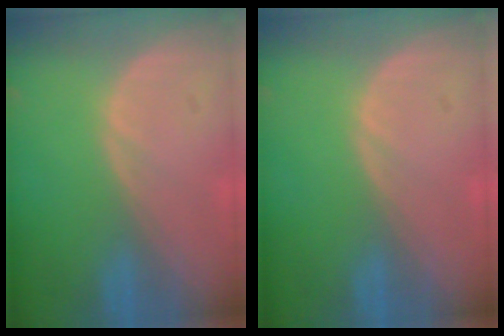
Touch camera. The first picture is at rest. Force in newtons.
{"total": 0.0}